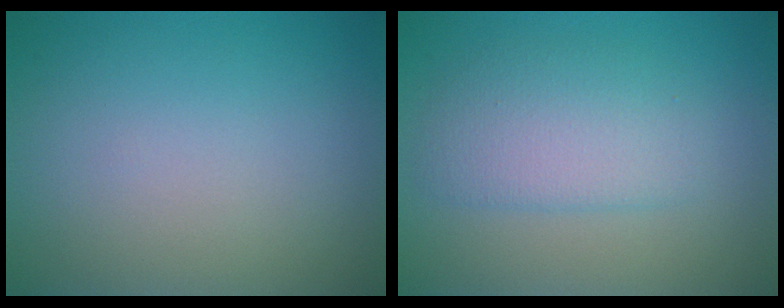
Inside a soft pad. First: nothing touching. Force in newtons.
{"total": 3.6, "press": 3.6, "slide": 0.1}